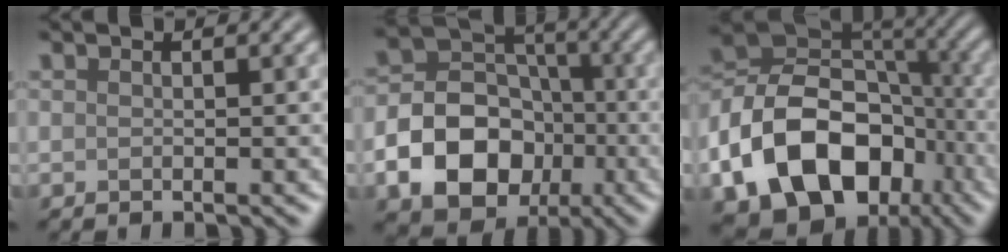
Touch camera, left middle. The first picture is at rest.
{"total": 9.9, "force": [-3.3, 7.6, 5.4], "torque": [-0.081, -0.008, -0.078]}
{"total": 15.4, "force": [-5.8, 11.3, 8.7], "torque": [-0.179, -0.015, -0.104]}